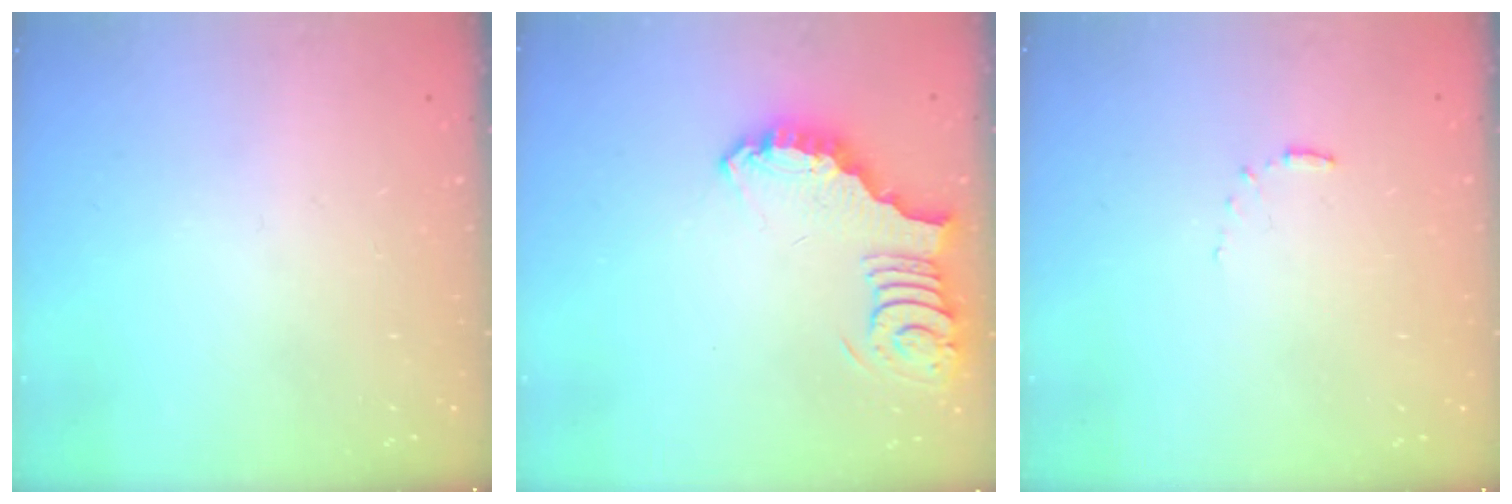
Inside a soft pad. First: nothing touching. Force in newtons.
{"total": 3.8, "press": 3.8, "slide": 0.6}
{"total": 3.6, "press": 3.6, "slide": 0.4}